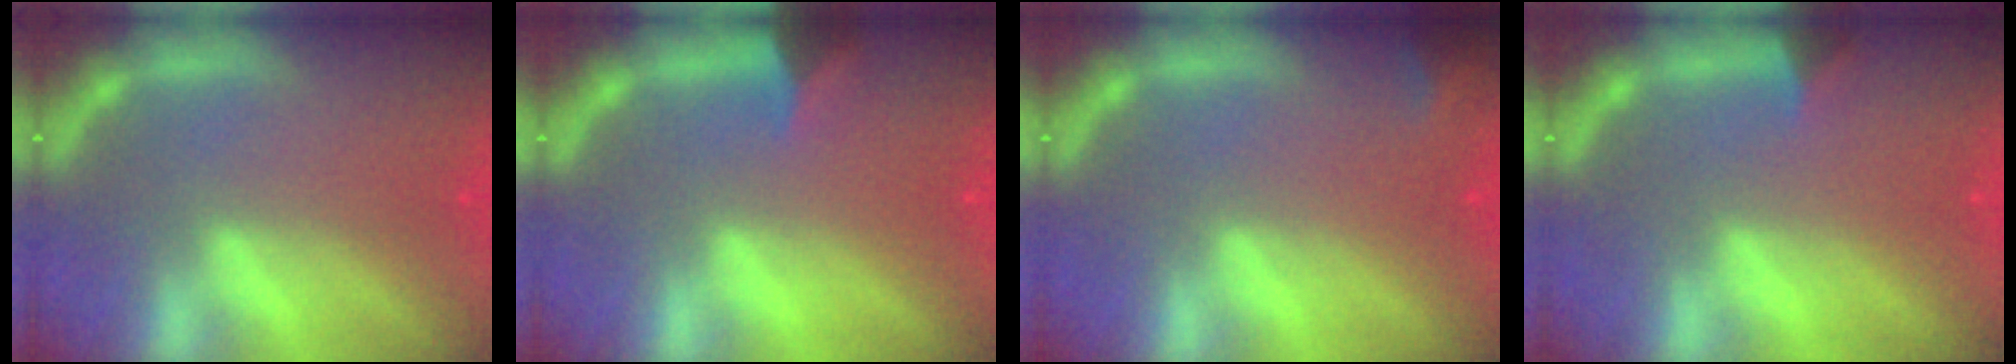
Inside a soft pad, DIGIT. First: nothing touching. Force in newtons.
{"total": 2.4}
{"total": 1.4}
{"total": 1.4}